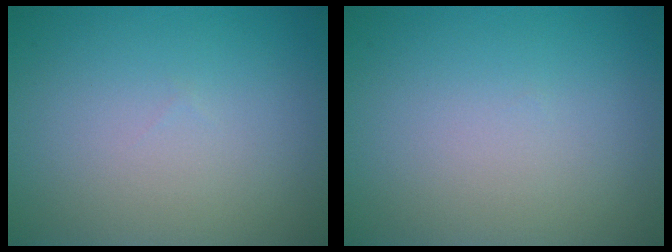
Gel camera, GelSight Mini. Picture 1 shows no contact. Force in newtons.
{"total": 0.0}